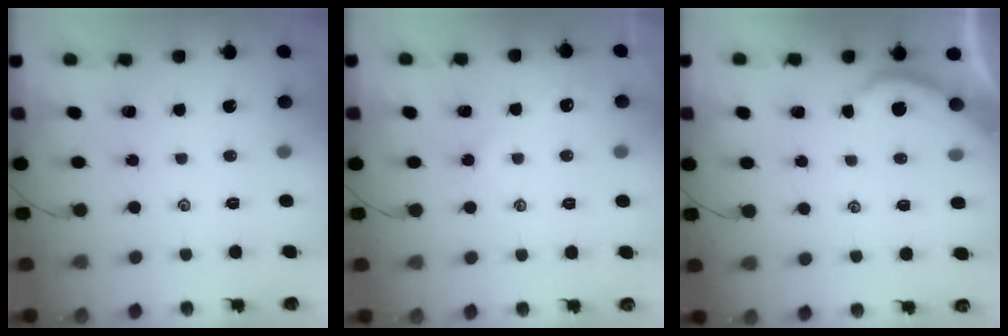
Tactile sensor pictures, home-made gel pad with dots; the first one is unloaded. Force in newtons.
{"total": 2.4, "press": 2.4, "slide": 0.4}
{"total": 2.0, "press": 2.0, "slide": 0.2}